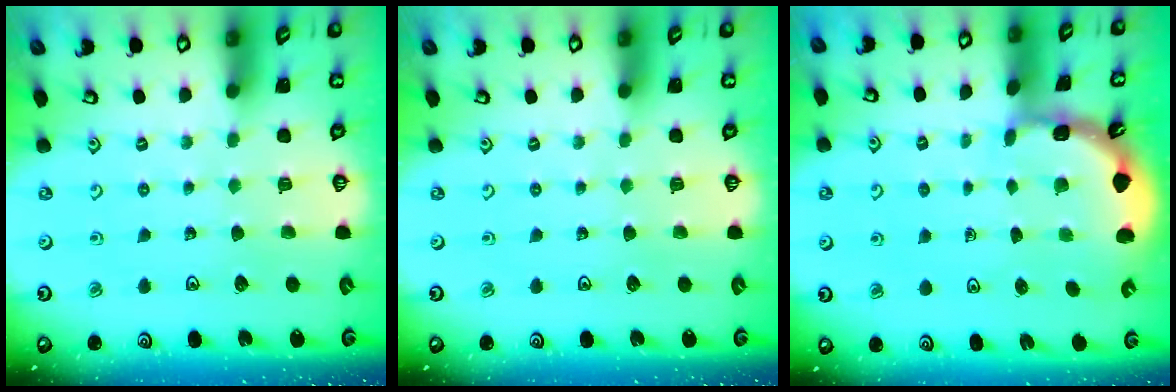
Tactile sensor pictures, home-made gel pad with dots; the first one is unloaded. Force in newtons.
{"total": 0.0}
{"total": 2.2, "press": 2.2, "slide": 0.4}